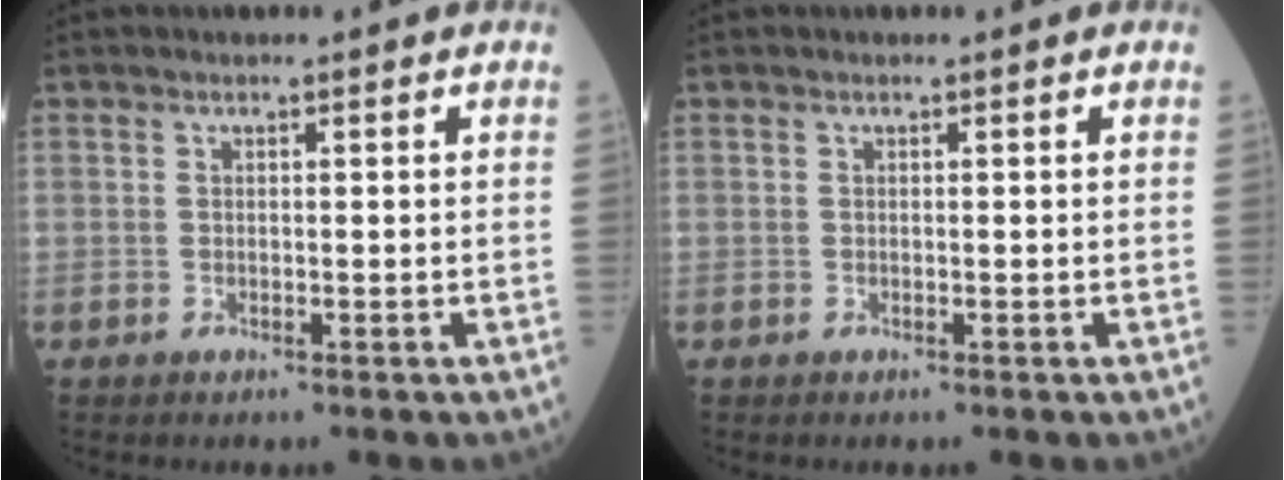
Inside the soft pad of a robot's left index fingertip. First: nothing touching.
{"total": 0.0}